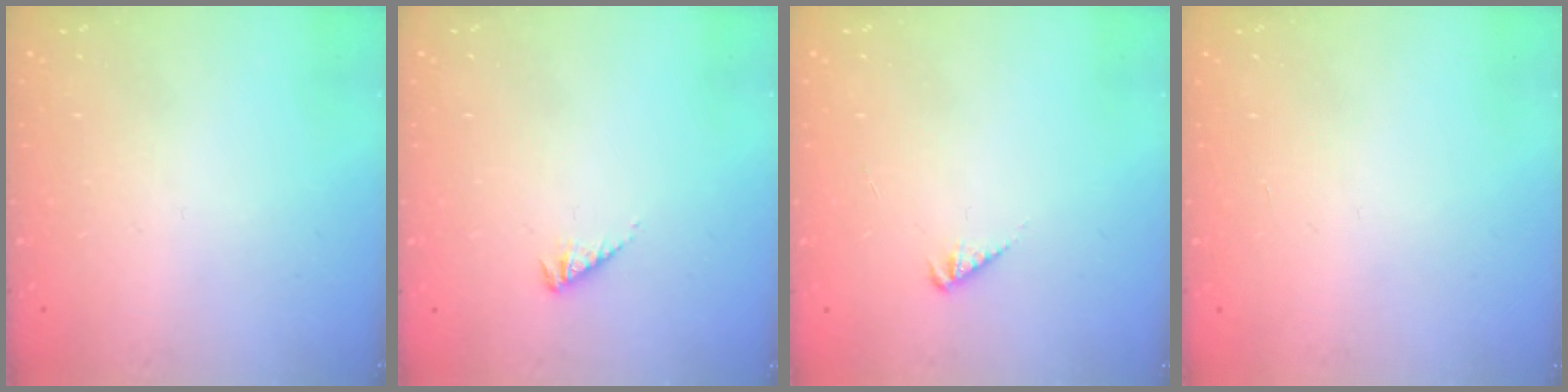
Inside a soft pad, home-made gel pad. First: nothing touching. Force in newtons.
{"total": 2.3, "press": 2.3, "slide": 0.5}
{"total": 2.5, "press": 2.4, "slide": 0.6}
{"total": 0.0}